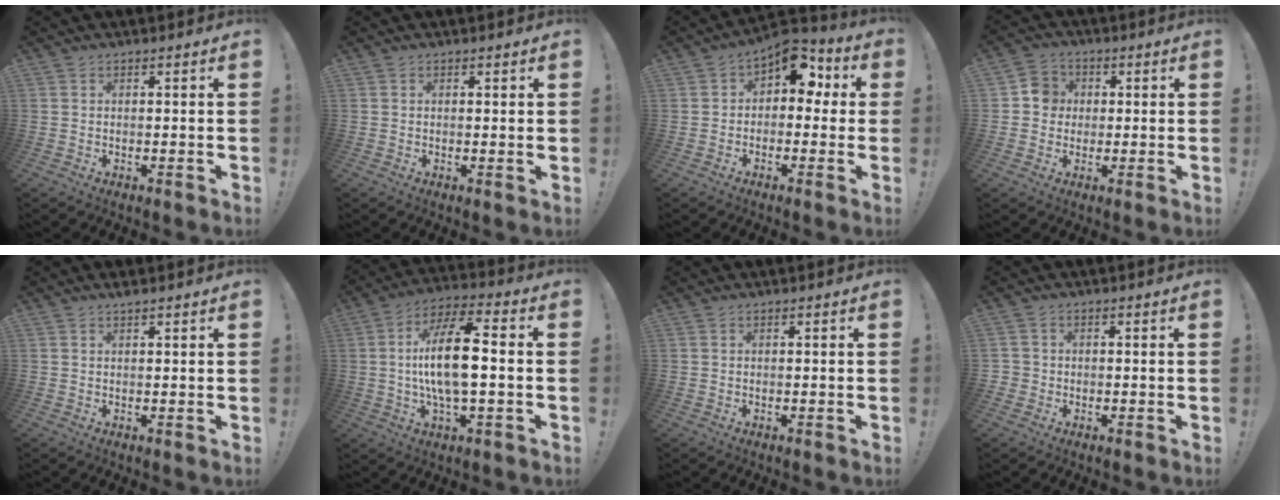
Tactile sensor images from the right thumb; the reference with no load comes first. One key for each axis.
{"total": 1.1, "fx": 0.5, "fy": 0.2, "fz": 1.0, "tx": -0.004, "ty": -0.005, "tz": 0.005}
{"total": 10.8, "fx": 3.9, "fy": 7.2, "fz": 7.0, "tx": -0.084, "ty": -0.018, "tz": 0.074}
{"total": 6.3, "fx": 0.2, "fy": 6.0, "fz": 2.0, "tx": -0.020, "ty": 0.006, "tz": 0.004}
{"total": 0.9, "fx": 0.8, "fy": -0.2, "fz": 0.3, "tx": -0.013, "ty": 0.003, "tz": 0.015}
{"total": 15.9, "fx": -0.4, "fy": 5.6, "fz": 14.9, "tx": -0.280, "ty": 0.007, "tz": -0.016}
{"total": 0.0}
{"total": 1.9, "fx": -0.4, "fy": 1.8, "fz": 0.4, "tx": 0.000, "ty": 0.001, "tz": -0.008}